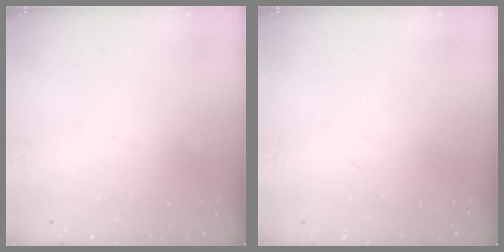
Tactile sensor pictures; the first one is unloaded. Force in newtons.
{"total": 0.0}